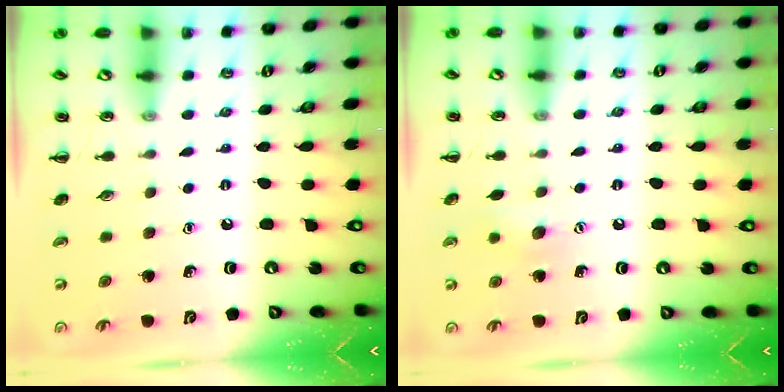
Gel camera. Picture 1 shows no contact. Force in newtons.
{"total": 6.6, "press": 6.4, "slide": 1.6}